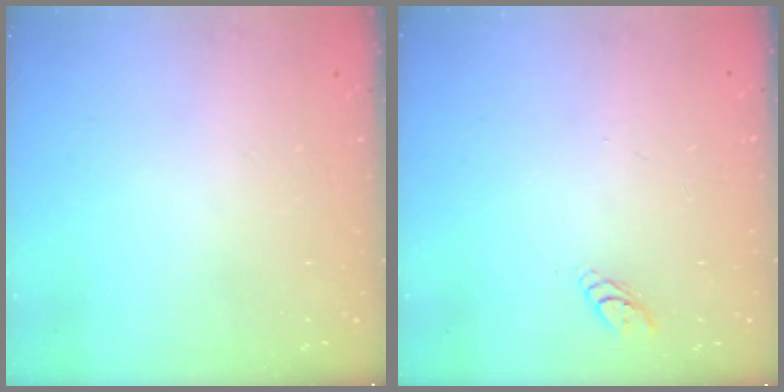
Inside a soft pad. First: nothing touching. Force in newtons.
{"total": 3.1, "press": 3.1, "slide": 0.3}